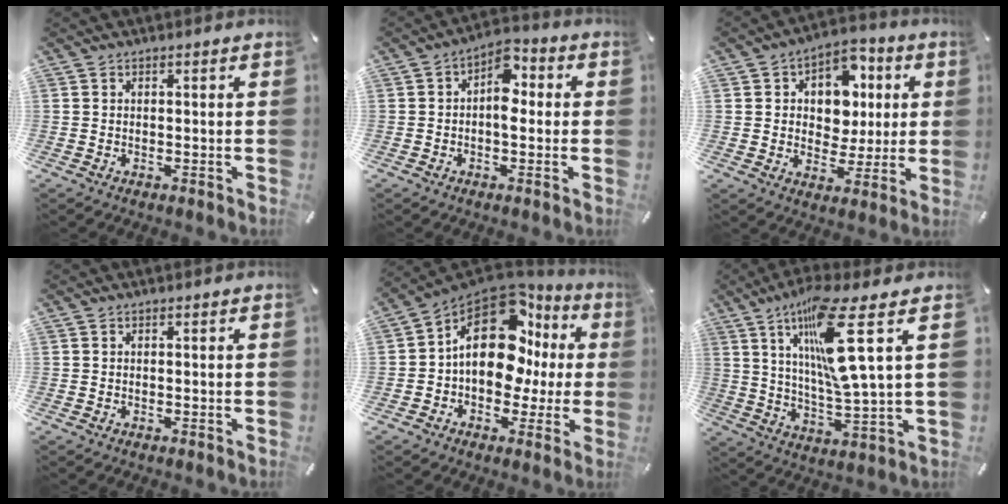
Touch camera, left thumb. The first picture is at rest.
{"total": 6.9, "force": [0.1, 4.1, 5.5], "torque": [-0.072, 0.001, -0.004]}
{"total": 9.8, "force": [1.8, 8.9, 3.8], "torque": [-0.051, -0.010, 0.033]}
{"total": 0.0}
{"total": 18.5, "force": [4.5, 11.7, 13.6], "torque": [-0.225, -0.025, 0.073]}
{"total": 17.3, "force": [8.0, 2.2, 15.2], "torque": [-0.309, -0.033, 0.111]}